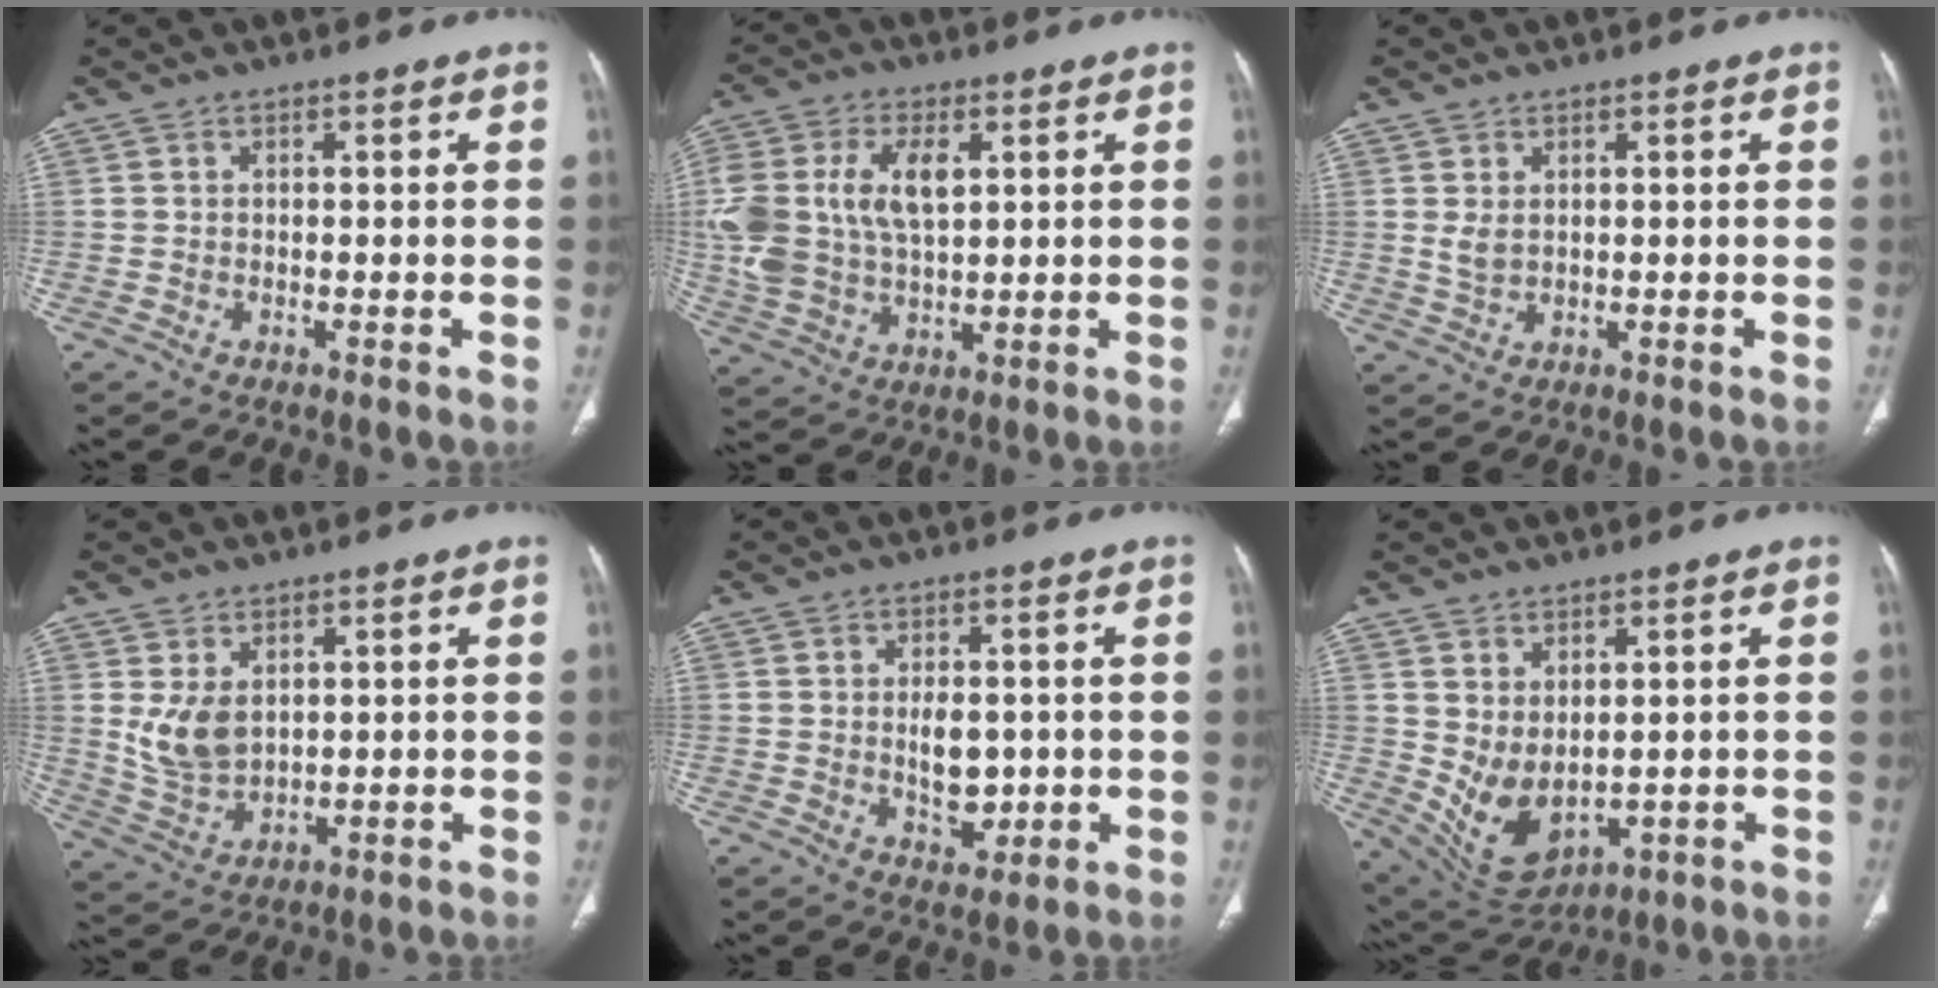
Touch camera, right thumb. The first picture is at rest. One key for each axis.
{"total": 16.0, "fx": 3.2, "fy": 9.6, "fz": 12.4, "tx": -0.277, "ty": 0.002, "tz": 0.066}
{"total": 2.3, "fx": 0.8, "fy": 1.5, "fz": 1.6, "tx": -0.028, "ty": -0.003, "tz": 0.023}
{"total": 7.0, "fx": 2.1, "fy": 4.5, "fz": 4.9, "tx": -0.089, "ty": -0.014, "tz": 0.058}
{"total": 6.3, "fx": -0.2, "fy": 3.9, "fz": 4.9, "tx": -0.053, "ty": -0.004, "tz": 0.006}
{"total": 9.2, "fx": 0.7, "fy": 5.7, "fz": 7.2, "tx": -0.116, "ty": -0.017, "tz": 0.047}